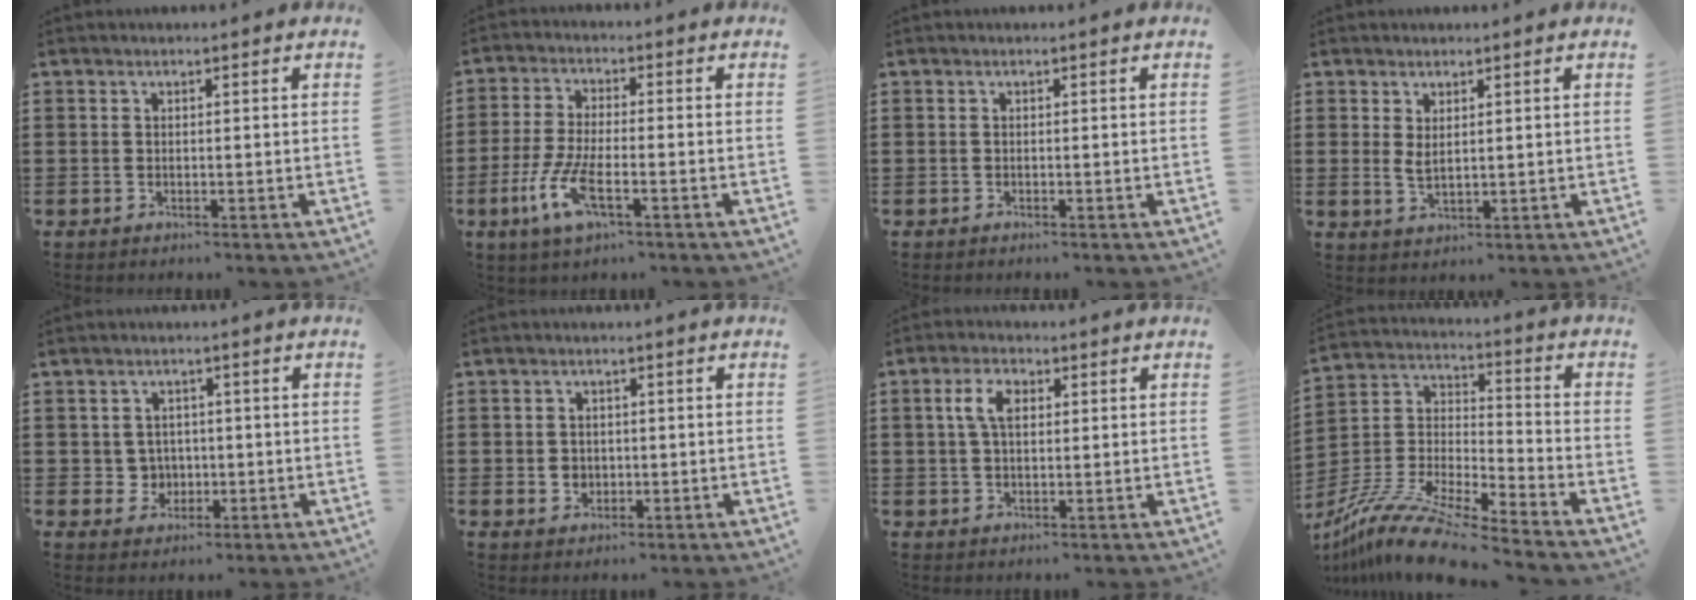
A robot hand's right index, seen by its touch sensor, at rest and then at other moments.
{"total": 7.3, "force": [-3.1, 2.0, 6.3], "torque": [-0.150, -0.020, -0.060]}
{"total": 0.0}
{"total": 2.2, "force": [1.2, 0.8, 1.7], "torque": [-0.034, 0.003, 0.022]}
{"total": 3.4, "force": [-0.2, 3.3, 0.9], "torque": [-0.032, 0.008, -0.006]}
{"total": 2.1, "force": [-0.2, 2.0, 0.7], "torque": [-0.020, 0.007, -0.006]}
{"total": 4.6, "force": [1.1, 2.3, 3.9], "torque": [-0.083, 0.014, 0.017]}
{"total": 11.8, "force": [-10.6, 0.8, 5.1], "torque": [-0.113, 0.016, -0.216]}